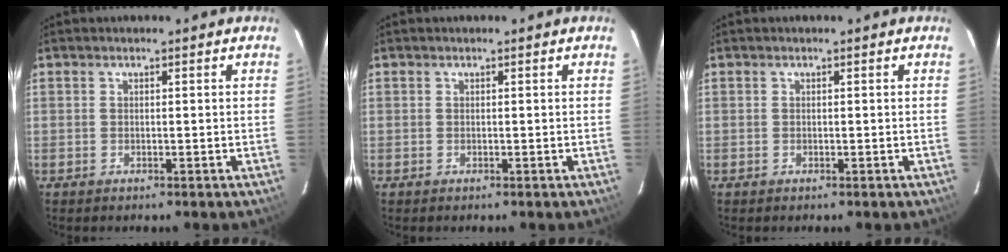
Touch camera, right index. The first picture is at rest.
{"total": 0.0}
{"total": 0.0}